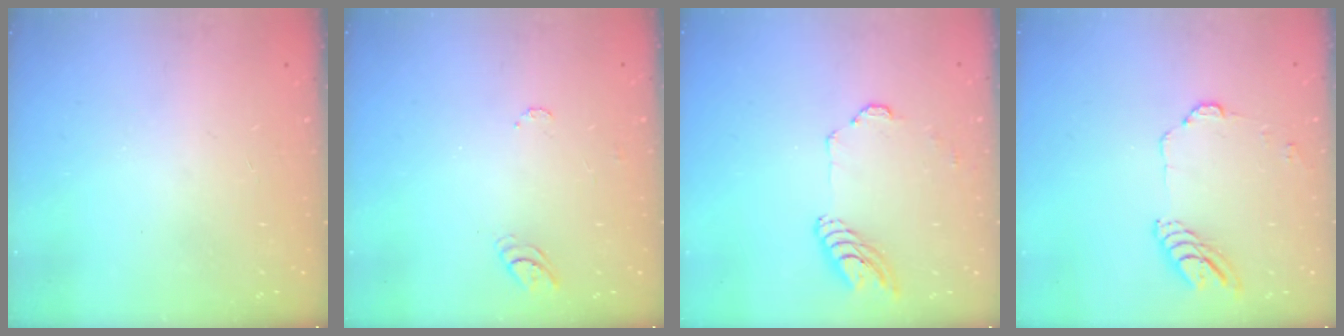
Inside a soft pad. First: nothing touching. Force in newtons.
{"total": 6.3, "press": 6.3, "slide": 0.6}
{"total": 9.8, "press": 9.7, "slide": 0.7}
{"total": 8.4, "press": 8.4, "slide": 0.3}